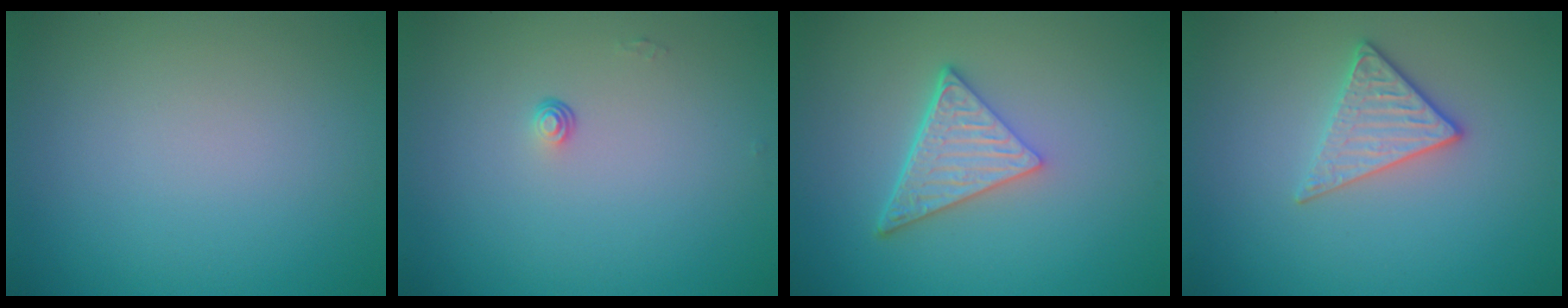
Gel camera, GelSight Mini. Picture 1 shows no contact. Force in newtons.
{"total": 0.6, "press": 0.4, "slide": 0.5}
{"total": 4.7, "press": 3.4, "slide": 3.3}
{"total": 2.7, "press": 2.5, "slide": 1.1}